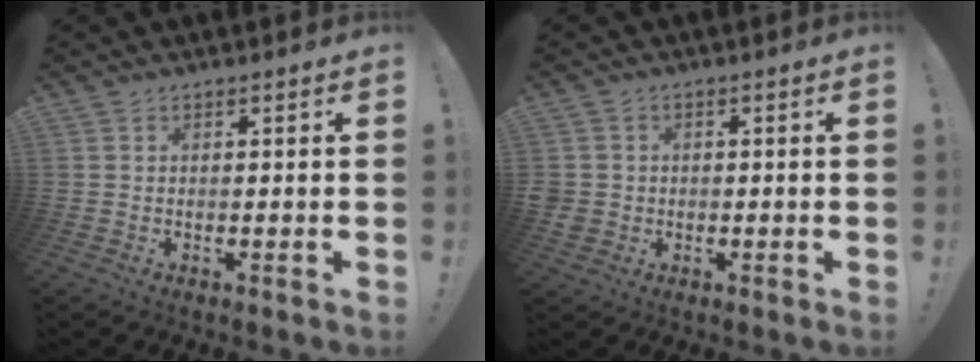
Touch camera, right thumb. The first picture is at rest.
{"total": 3.3, "force": [-0.1, 3.1, 1.0], "torque": [-0.021, 0.000, -0.001]}